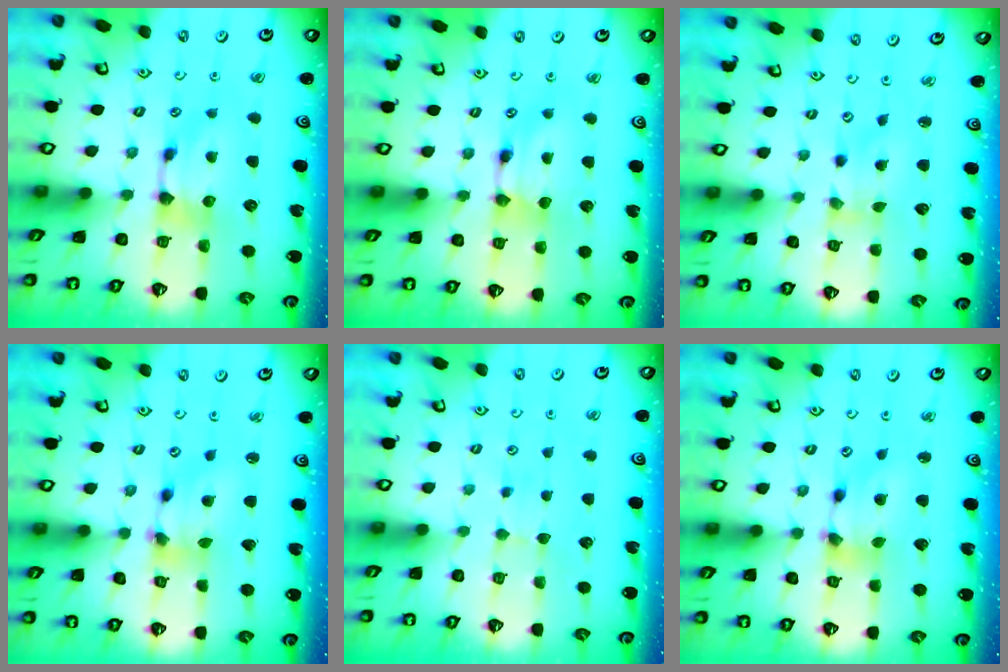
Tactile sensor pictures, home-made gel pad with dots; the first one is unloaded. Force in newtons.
{"total": 1.7, "press": 1.7, "slide": 0.1}
{"total": 2.7, "press": 2.4, "slide": 1.1}
{"total": 3.6, "press": 3.2, "slide": 1.4}
{"total": 2.8, "press": 2.8, "slide": 0.2}
{"total": 5.8, "press": 5.5, "slide": 1.8}